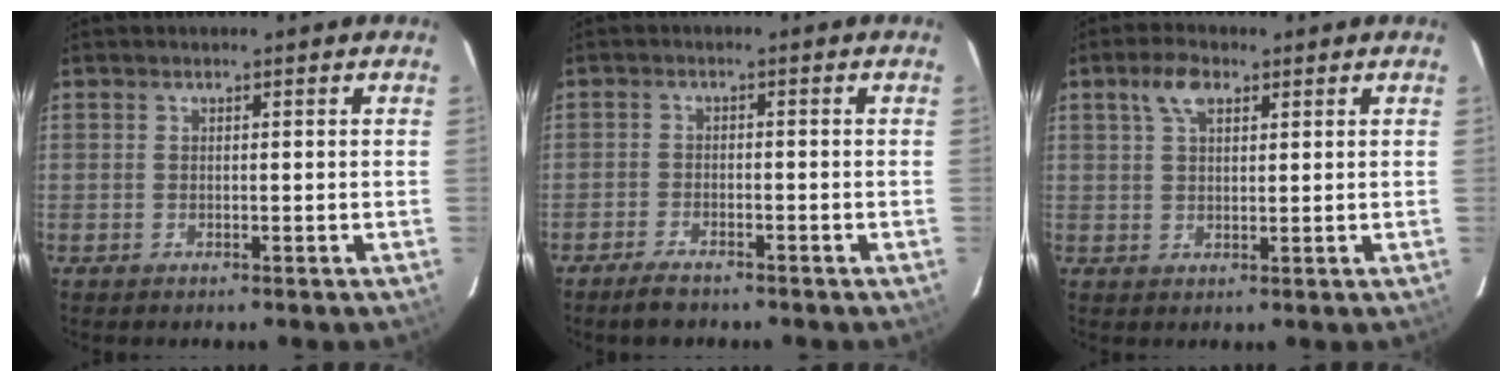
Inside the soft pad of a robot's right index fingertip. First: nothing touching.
{"total": 3.8, "force": [-3.2, 1.3, 1.5], "torque": [-0.048, -0.003, -0.060]}
{"total": 4.2, "force": [2.5, 2.0, 2.8], "torque": [-0.053, 0.012, 0.045]}